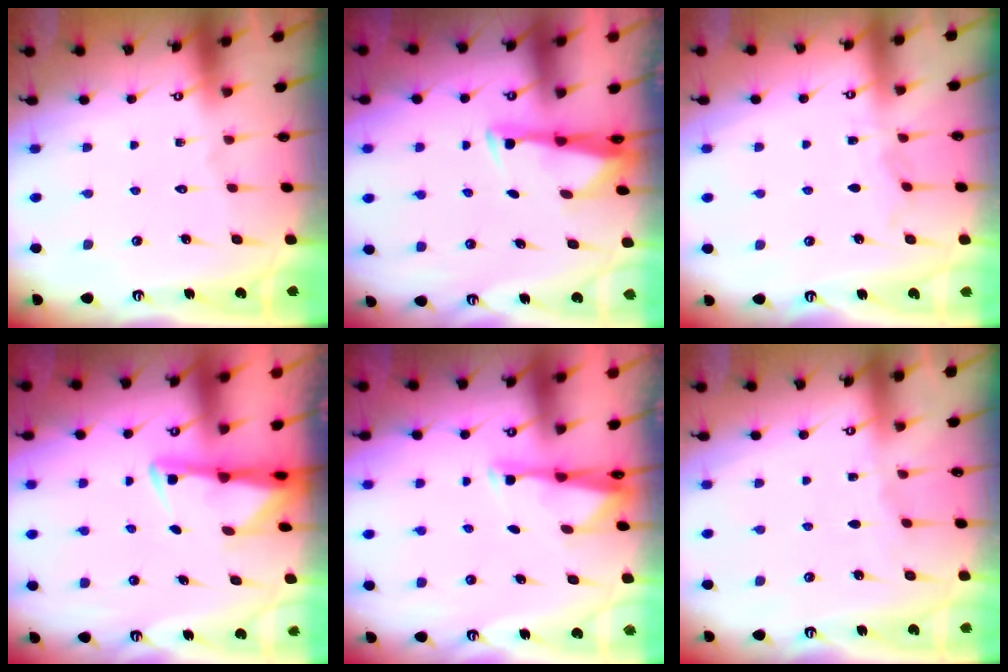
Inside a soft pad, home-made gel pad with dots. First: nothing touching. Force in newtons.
{"total": 2.9, "press": 2.8, "slide": 0.8}
{"total": 3.8, "press": 3.8, "slide": 0.1}
{"total": 2.7, "press": 2.6, "slide": 0.7}
{"total": 3.0, "press": 2.9, "slide": 0.6}
{"total": 2.8, "press": 2.8, "slide": 0.4}